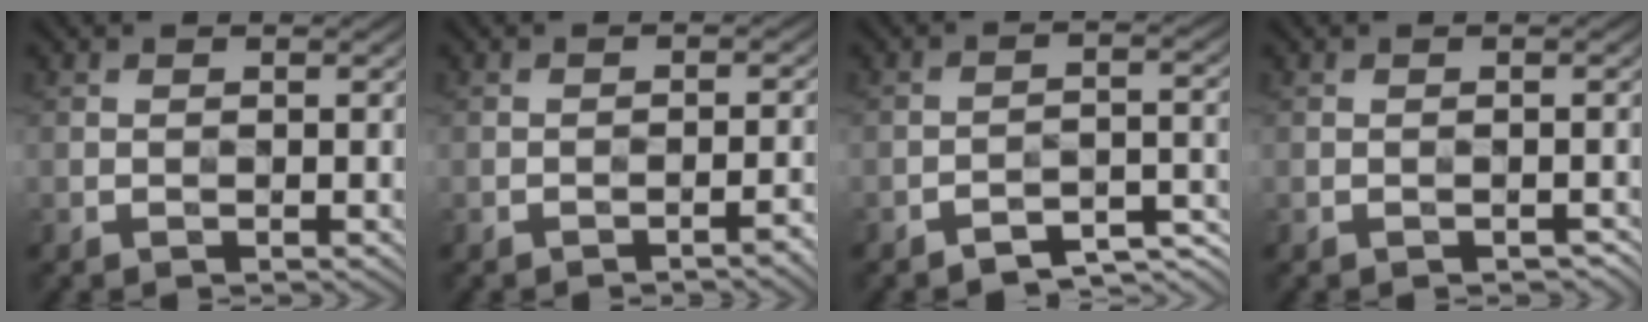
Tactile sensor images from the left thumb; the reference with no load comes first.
{"total": 2.2, "force": [-1.7, 0.3, 1.4], "torque": [-0.017, 0.012, -0.027]}
{"total": 5.0, "force": [-4.2, 1.2, 2.5], "torque": [-0.036, 0.004, -0.064]}
{"total": 0.9, "force": [-0.7, 0.5, 0.4], "torque": [-0.006, -0.004, -0.010]}